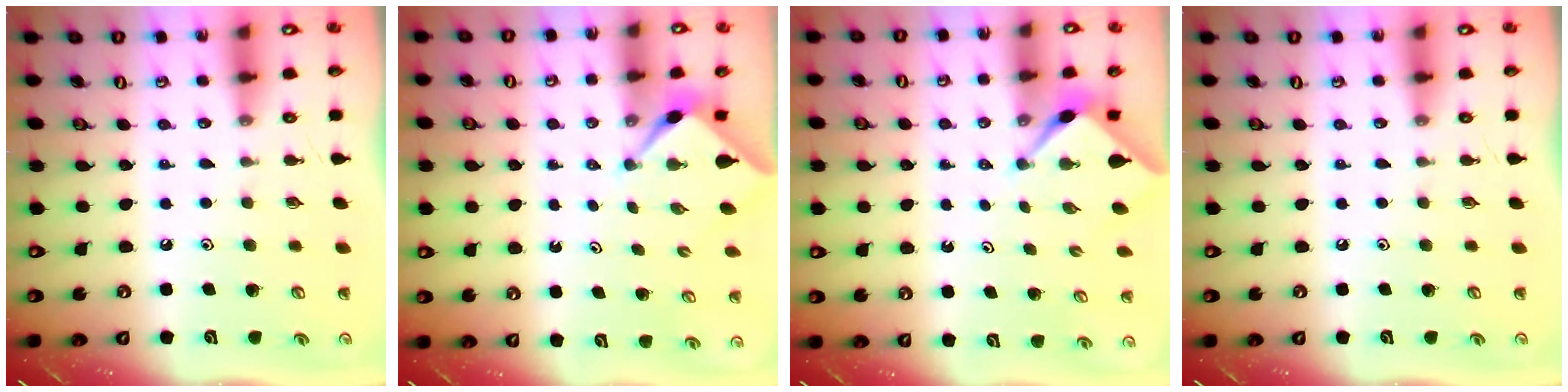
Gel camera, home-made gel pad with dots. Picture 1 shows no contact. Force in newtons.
{"total": 2.3, "press": 2.3, "slide": 0.3}
{"total": 2.8, "press": 2.8, "slide": 0.4}
{"total": 0.0}